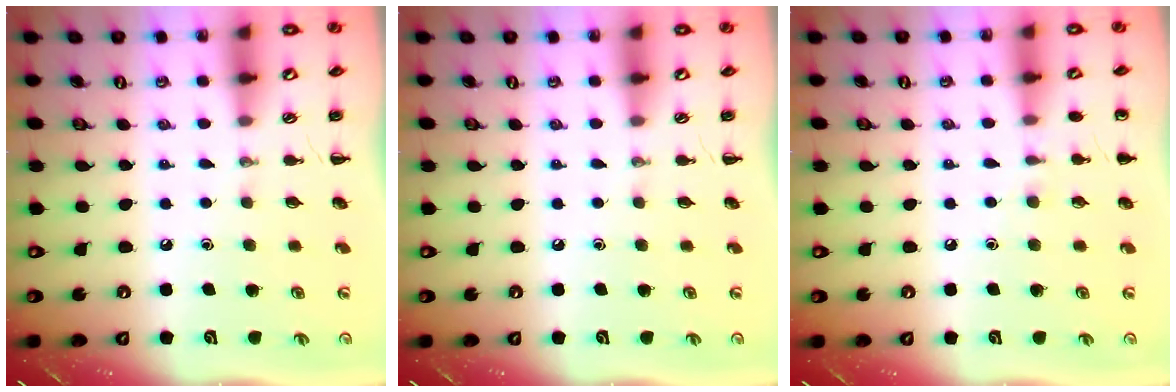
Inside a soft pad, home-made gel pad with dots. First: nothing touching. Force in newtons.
{"total": 0.0}
{"total": 5.7, "press": 5.5, "slide": 1.6}